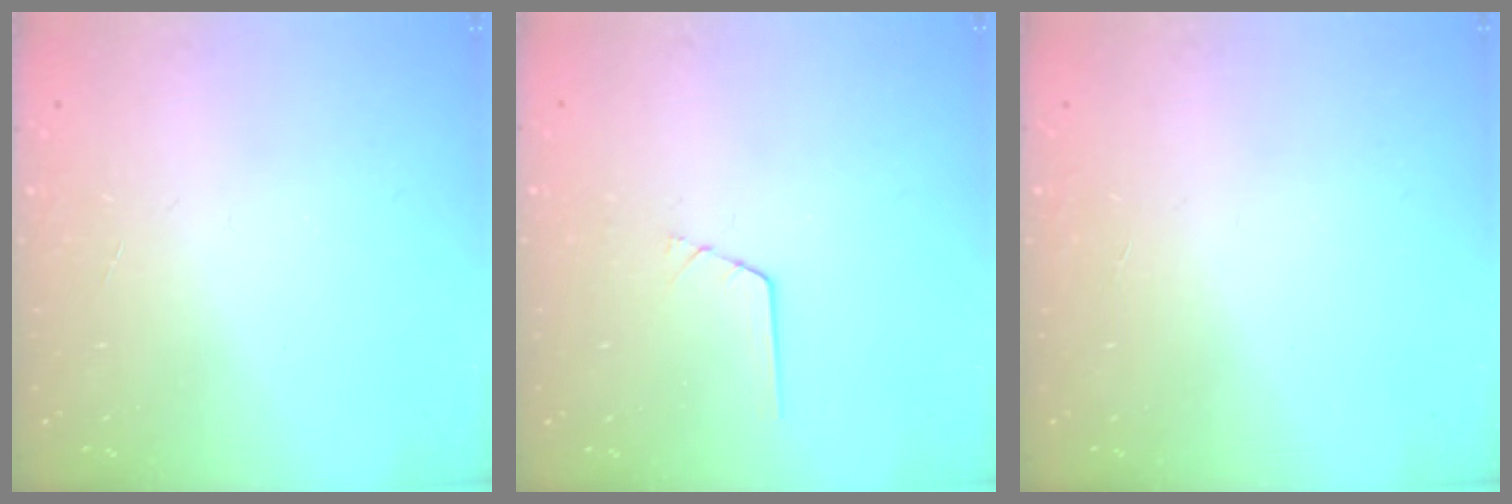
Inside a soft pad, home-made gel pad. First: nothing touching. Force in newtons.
{"total": 0.5, "press": 0.5, "slide": 0.2}
{"total": 0.0}